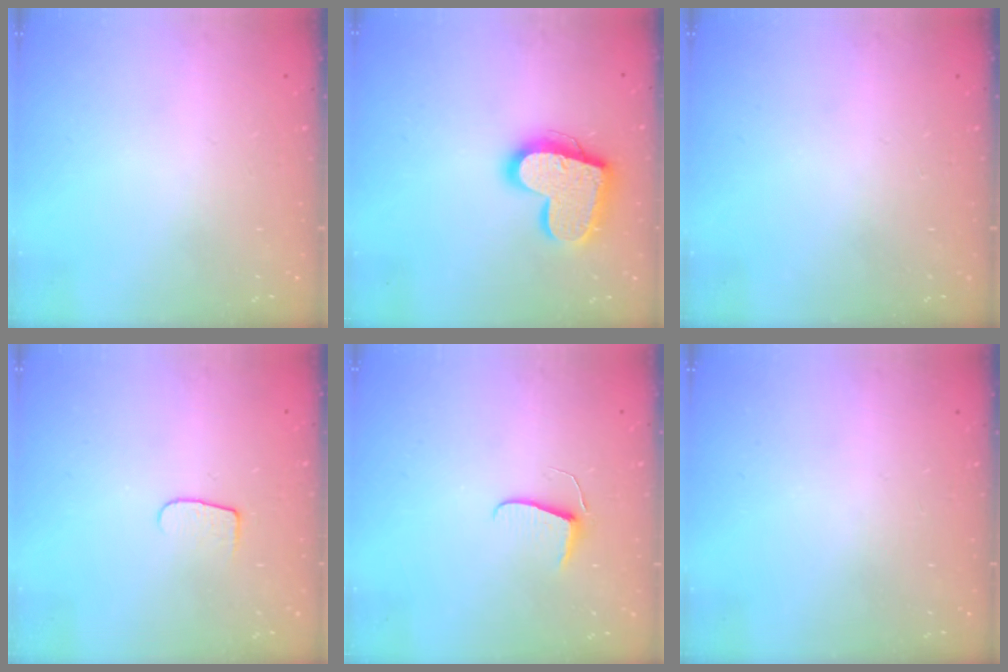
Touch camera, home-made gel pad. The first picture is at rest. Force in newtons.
{"total": 18.3, "press": 18.2, "slide": 1.4}
{"total": 0.0}
{"total": 5.8, "press": 5.8, "slide": 0.7}
{"total": 5.9, "press": 5.8, "slide": 0.6}
{"total": 0.0}